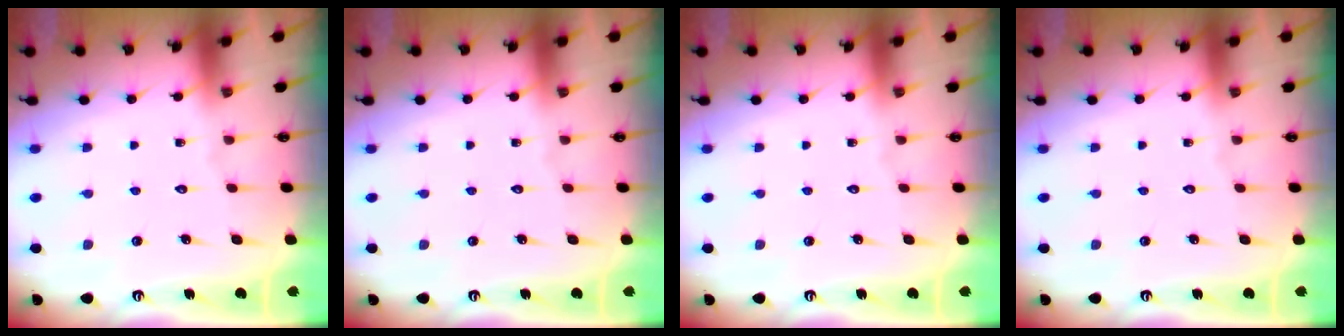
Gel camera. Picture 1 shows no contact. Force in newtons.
{"total": 0.0}
{"total": 0.0}
{"total": 0.0}